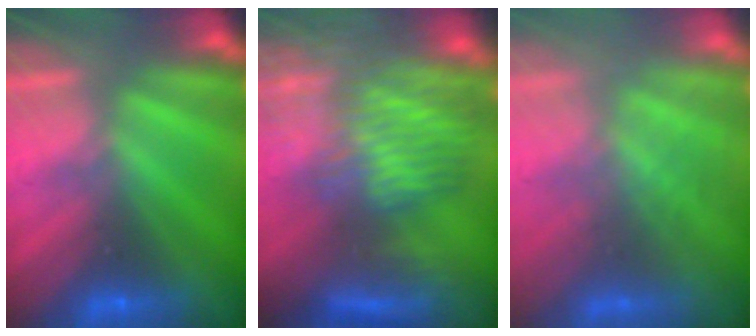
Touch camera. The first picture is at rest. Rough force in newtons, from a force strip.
{"total": 9.0}
{"total": 3.0}